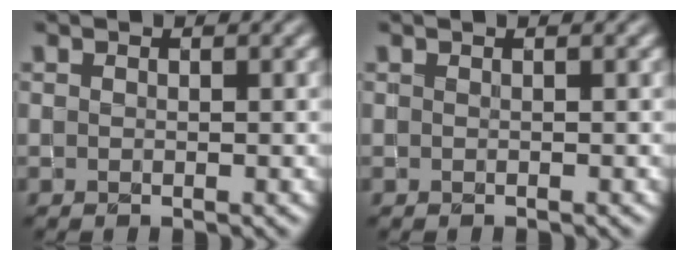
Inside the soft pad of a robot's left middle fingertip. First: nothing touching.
{"total": 0.7, "force": [0.1, 0.1, 0.7], "torque": [-0.011, 0.000, -0.001]}